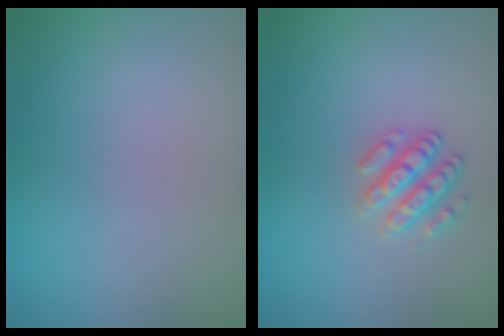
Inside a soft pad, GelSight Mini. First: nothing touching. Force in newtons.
{"total": 2.5, "press": 2.4, "slide": 0.8}